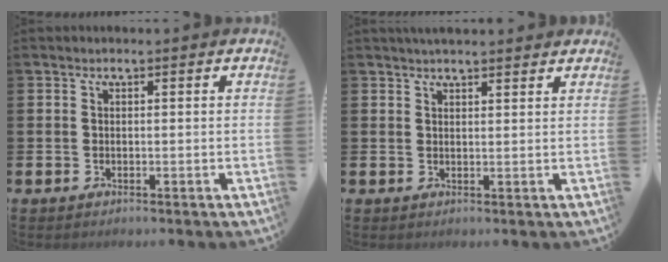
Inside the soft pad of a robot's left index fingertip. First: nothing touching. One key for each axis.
{"total": 2.7, "fx": 2.6, "fy": 0.4, "fz": 0.5, "tx": -0.009, "ty": -0.007, "tz": 0.046}